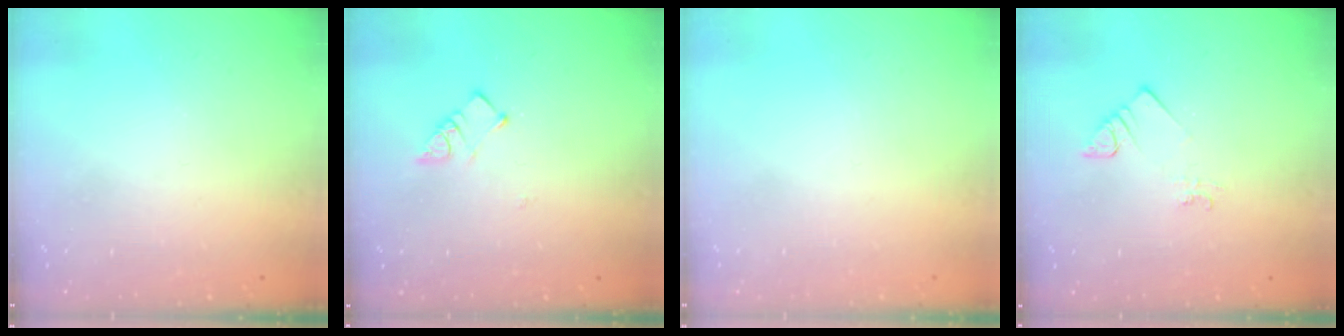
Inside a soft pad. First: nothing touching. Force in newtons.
{"total": 3.7, "press": 3.7, "slide": 0.2}
{"total": 1.5, "press": 1.5, "slide": 0.1}
{"total": 2.1, "press": 2.0, "slide": 0.5}